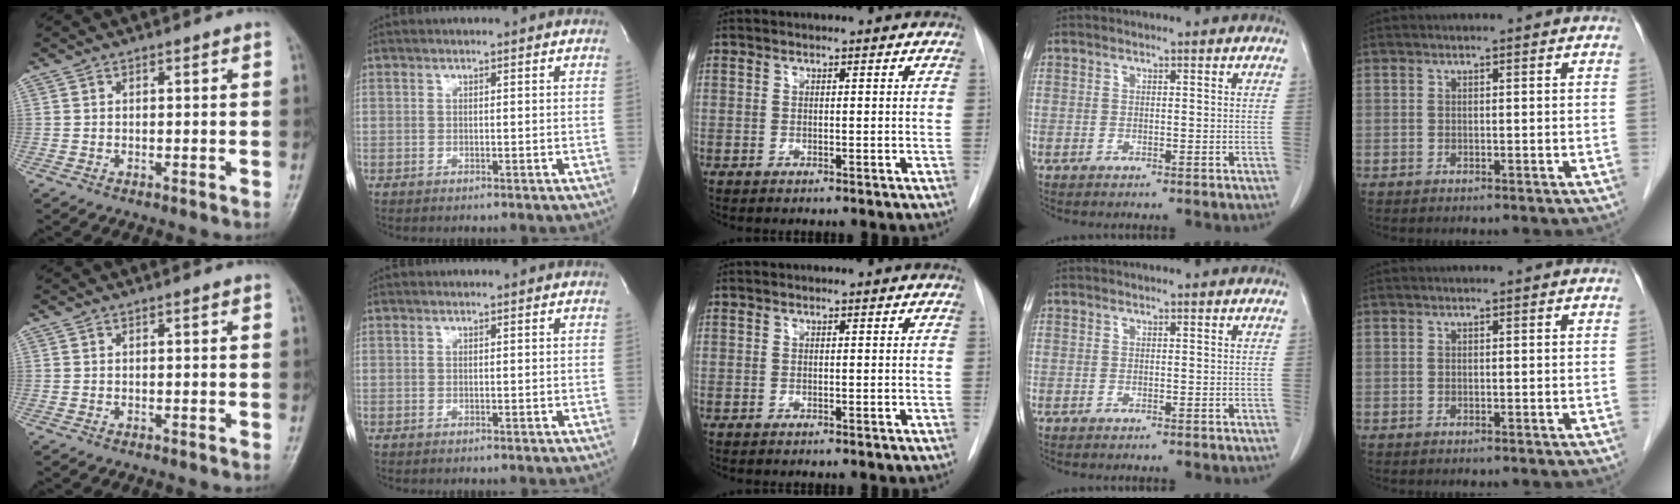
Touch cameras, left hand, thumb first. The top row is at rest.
{}